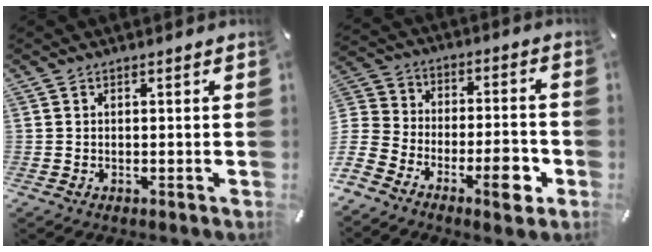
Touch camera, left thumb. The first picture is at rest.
{"total": 12.9, "force": [-7.5, 7.8, 7.0], "torque": [-0.091, 0.059, -0.127]}